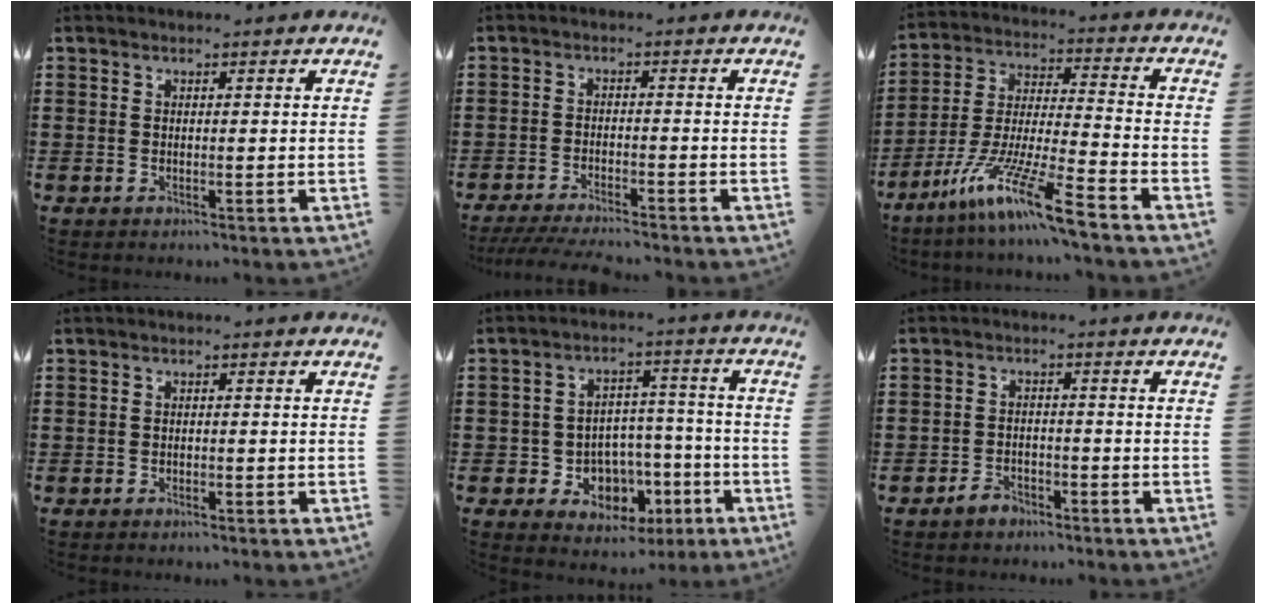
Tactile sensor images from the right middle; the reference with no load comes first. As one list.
[{"total": 3.7, "force": [-3.5, 0.0, 1.2], "torque": [-0.028, -0.007, -0.070]}, {"total": 12.1, "force": [-9.3, 0.0, 7.7], "torque": [-0.160, -0.003, -0.183]}, {"total": 0.8, "force": [-0.7, 0.1, 0.3], "torque": [-0.010, -0.005, -0.012]}, {"total": 6.8, "force": [-3.3, 5.3, 2.6], "torque": [-0.048, 0.020, -0.055]}, {"total": 2.6, "force": [-2.3, 1.2, 0.6], "torque": [-0.017, 0.004, -0.046]}]